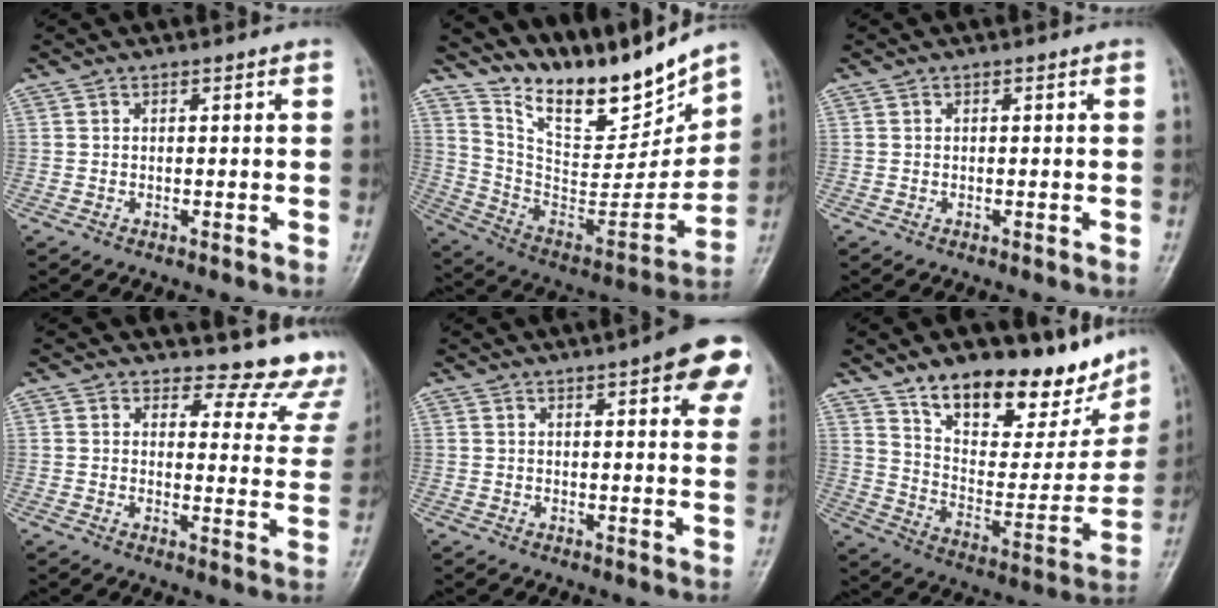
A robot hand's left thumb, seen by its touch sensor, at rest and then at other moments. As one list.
[{"total": 21.0, "force": [17.7, 5.3, 10.1], "torque": [-0.116, -0.112, 0.314]}, {"total": 0.0}, {"total": 11.2, "force": [10.5, 3.7, 0.9], "torque": [0.036, -0.104, 0.096]}, {"total": 10.5, "force": [5.2, 2.9, 8.6], "torque": [-0.072, -0.010, 0.056]}, {"total": 22.5, "force": [16.5, 9.6, 12.0], "torque": [-0.120, -0.084, 0.261]}]